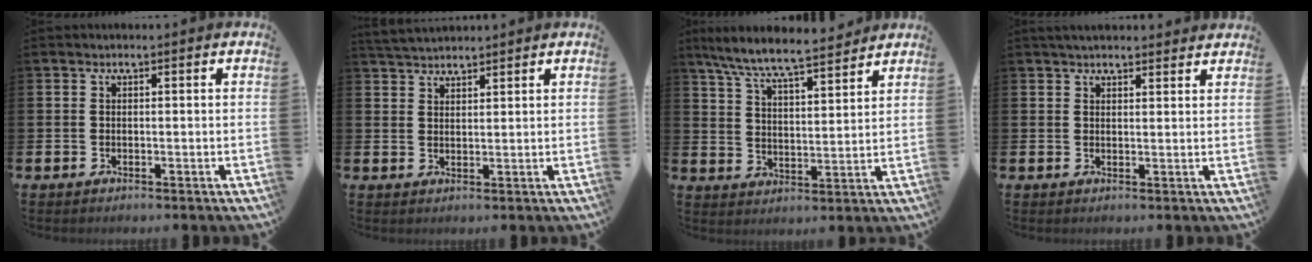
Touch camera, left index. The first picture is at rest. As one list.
[{"total": 3.4, "force": [3.3, 0.5, 0.3], "torque": [-0.014, -0.011, 0.063]}, {"total": 8.0, "force": [7.5, 0.5, 2.8], "torque": [-0.087, -0.042, 0.133]}, {"total": 3.1, "force": [2.9, 0.7, 0.6], "torque": [-0.010, -0.010, 0.052]}]